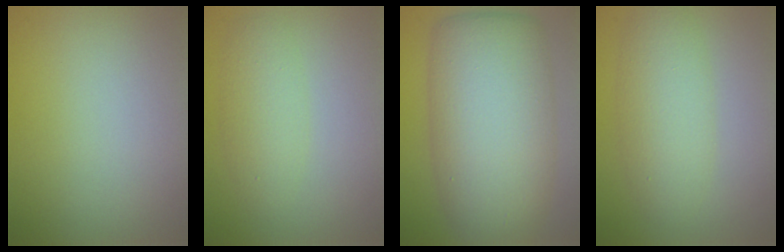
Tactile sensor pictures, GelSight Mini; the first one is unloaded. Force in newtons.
{"total": 2.5, "press": 2.5, "slide": 0.2}
{"total": 11.0, "press": 11.0, "slide": 0.2}
{"total": 4.0, "press": 4.0, "slide": 0.1}